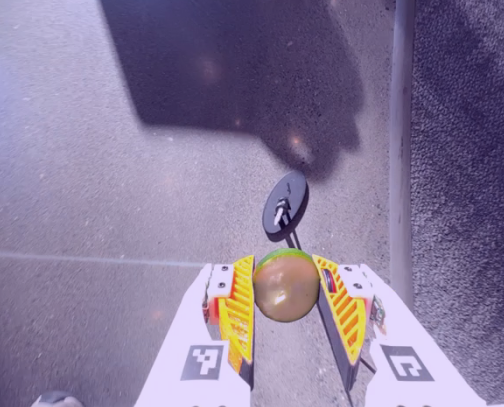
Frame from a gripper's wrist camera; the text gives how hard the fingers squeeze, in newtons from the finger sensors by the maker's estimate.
{"total": 10.8, "left": 11.1, "right": 10.5}